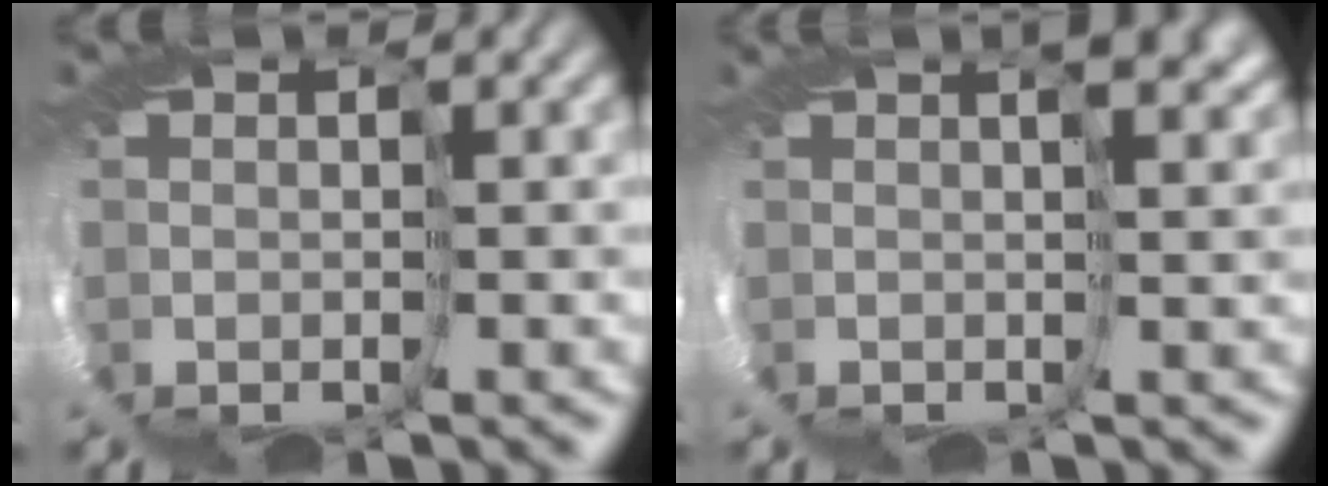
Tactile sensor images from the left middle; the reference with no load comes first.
{"total": 2.3, "force": [1.3, -1.3, 1.4], "torque": [-0.020, -0.002, 0.033]}